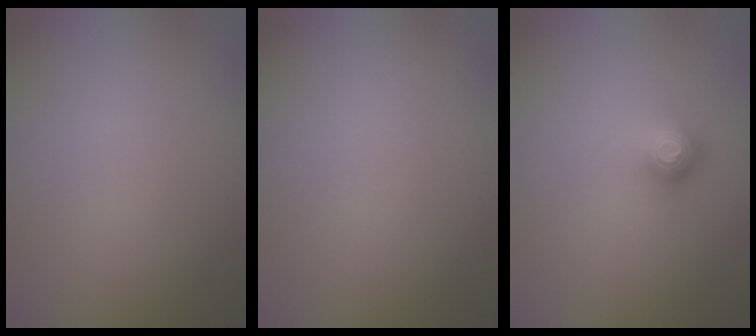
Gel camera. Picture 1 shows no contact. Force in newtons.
{"total": 0.0}
{"total": 1.8, "press": 1.3, "slide": 1.2}